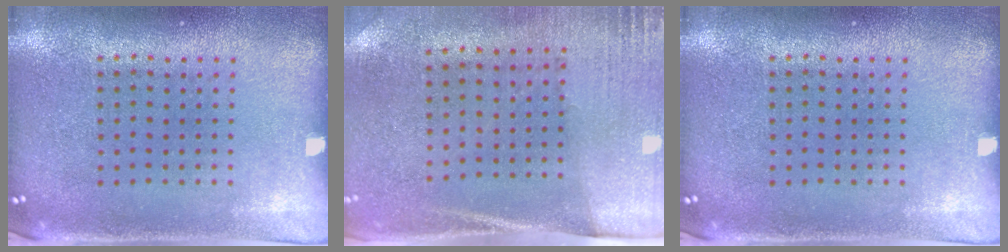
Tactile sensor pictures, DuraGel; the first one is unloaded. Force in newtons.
{"total": 2.7, "press": 2.3, "slide": 1.4}
{"total": 0.0}